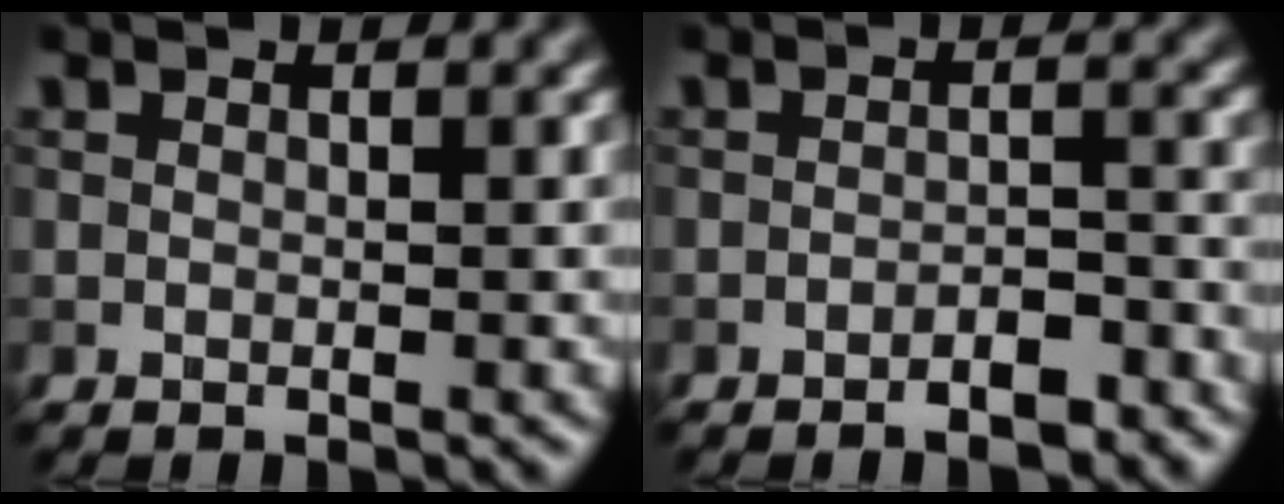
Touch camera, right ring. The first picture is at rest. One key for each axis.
{"total": 2.9, "fx": -2.1, "fy": 0.7, "fz": 1.8, "tx": -0.023, "ty": 0.006, "tz": -0.033}